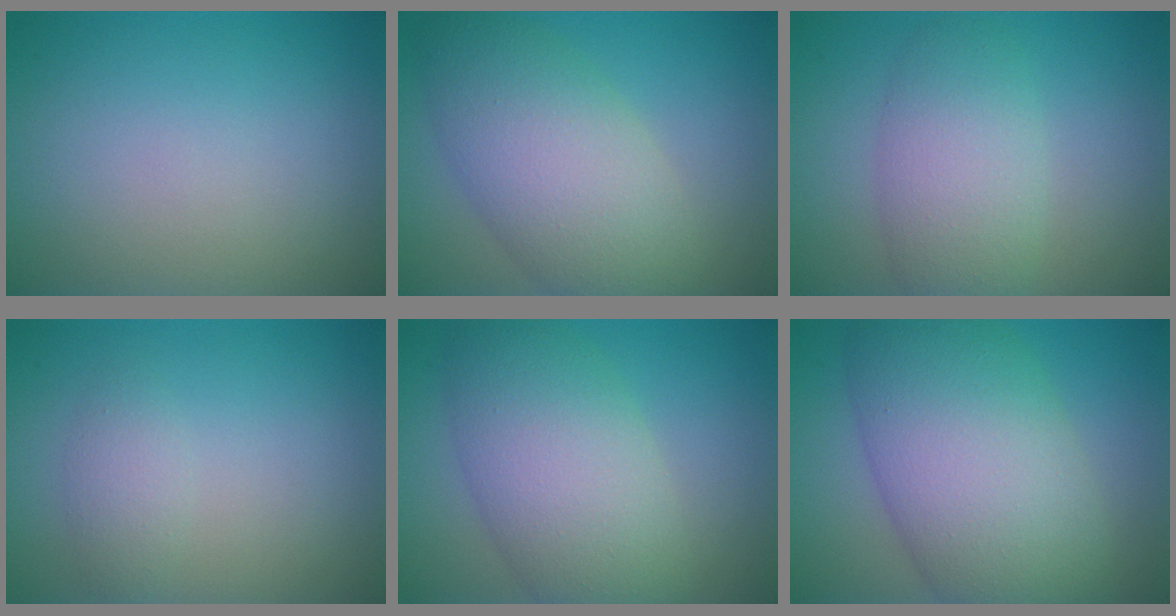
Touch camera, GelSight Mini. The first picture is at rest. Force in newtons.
{"total": 8.1, "press": 8.1, "slide": 0.4}
{"total": 5.1, "press": 5.1, "slide": 0.2}
{"total": 1.6, "press": 1.6, "slide": 0.1}
{"total": 8.3, "press": 8.3, "slide": 0.4}
{"total": 11.6, "press": 11.6, "slide": 0.3}